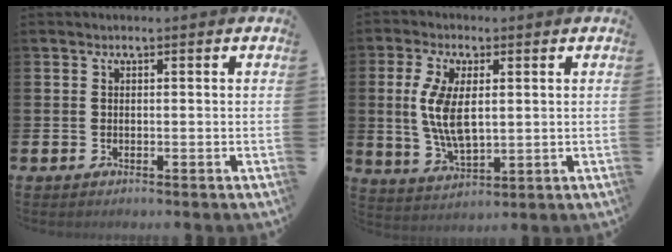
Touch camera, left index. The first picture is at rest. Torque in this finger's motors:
{"motor_torque": [1.06, -0.55, 1.05, 0.21]}